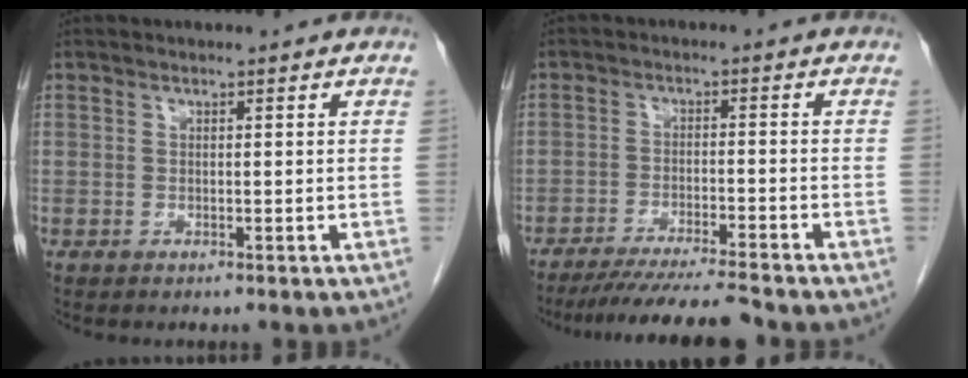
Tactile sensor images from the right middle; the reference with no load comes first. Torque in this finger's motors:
{"motor_torque": [1.16, -0.98, 0.11, 0.08]}